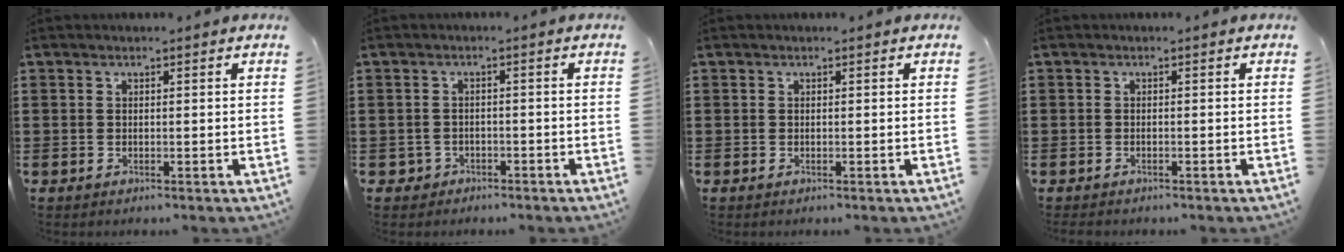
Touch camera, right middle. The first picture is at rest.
{"total": 1.4, "force": [-1.1, 0.9, 0.0], "torque": [-0.005, 0.001, -0.026]}
{"total": 0.0}
{"total": 0.8, "force": [-0.7, 0.2, 0.1], "torque": [-0.003, 0.000, -0.016]}